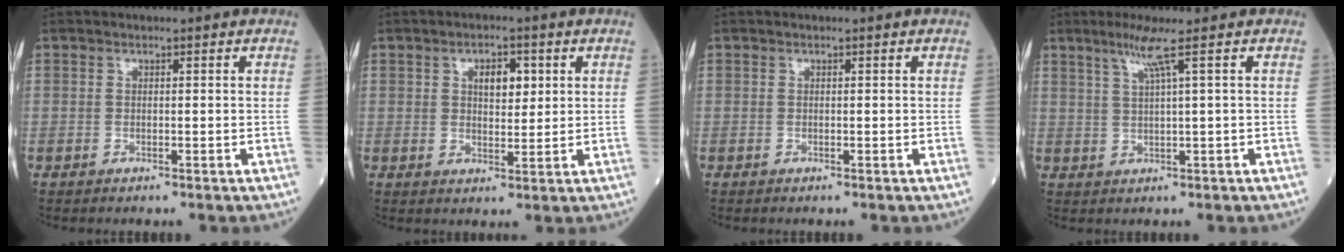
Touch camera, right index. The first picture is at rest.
{"total": 4.4, "force": [1.5, 2.1, 3.5], "torque": [-0.054, 0.004, 0.024]}
{"total": 0.0}
{"total": 3.9, "force": [2.1, -1.2, 3.1], "torque": [-0.066, -0.002, 0.046]}